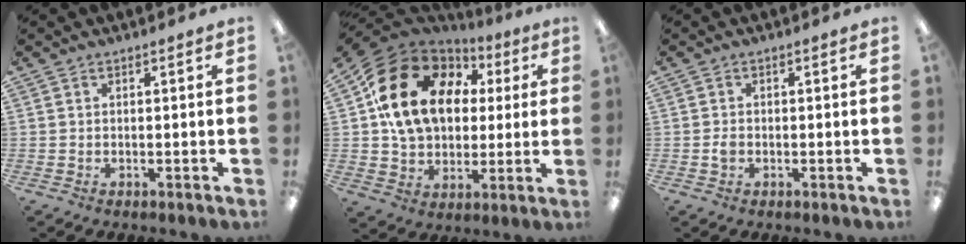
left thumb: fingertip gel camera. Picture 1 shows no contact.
{"total": 19.9, "force": [5.7, 15.3, 11.3], "torque": [-0.231, -0.002, 0.111]}
{"total": 1.6, "force": [-0.3, 1.0, 1.2], "torque": [-0.023, 0.004, -0.006]}